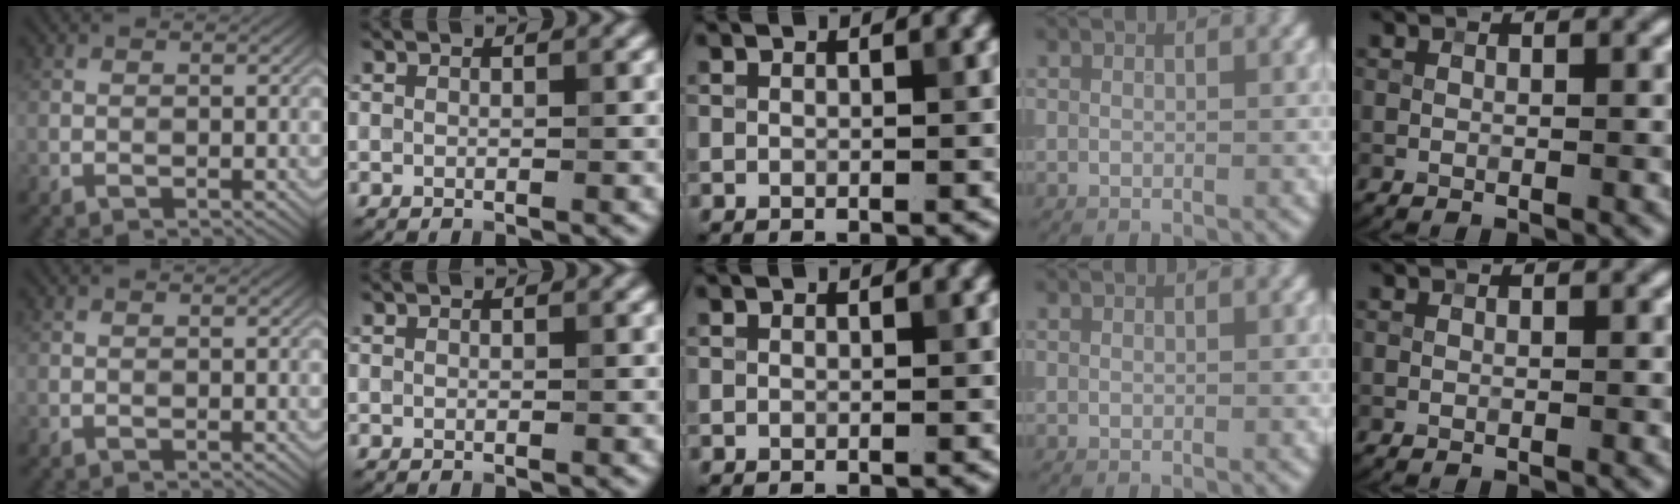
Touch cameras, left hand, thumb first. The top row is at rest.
{}